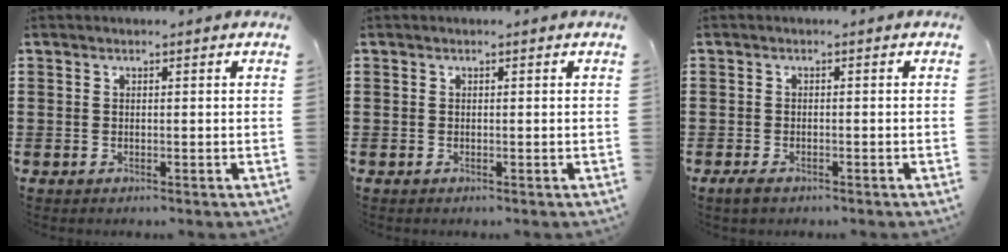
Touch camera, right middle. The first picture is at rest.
{"total": 0.0}
{"total": 1.3, "force": [-0.9, 0.5, 0.8], "torque": [-0.026, -0.006, -0.020]}